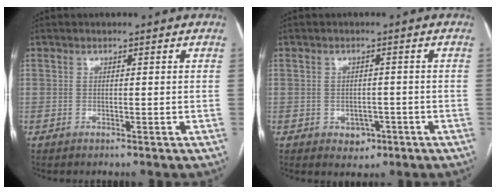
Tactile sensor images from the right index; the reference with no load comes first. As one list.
[{"total": 3.1, "force": [-1.4, 2.4, 1.4], "torque": [-0.010, 0.006, -0.010]}]